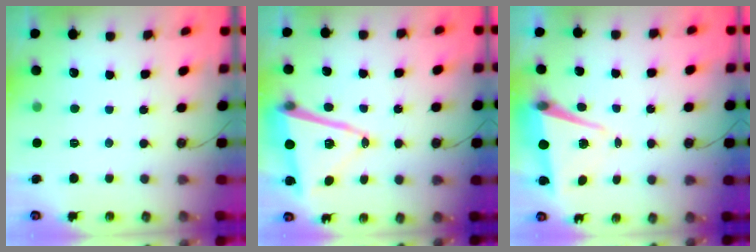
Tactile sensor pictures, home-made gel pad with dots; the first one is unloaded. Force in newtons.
{"total": 13.5, "press": 13.2, "slide": 2.9}
{"total": 7.4, "press": 6.4, "slide": 3.8}